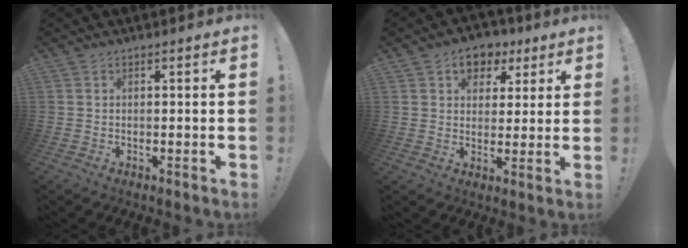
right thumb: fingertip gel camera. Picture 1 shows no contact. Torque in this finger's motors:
{"motor_torque": [0.32, 1.68, 0.75, 0.24, 0.00]}